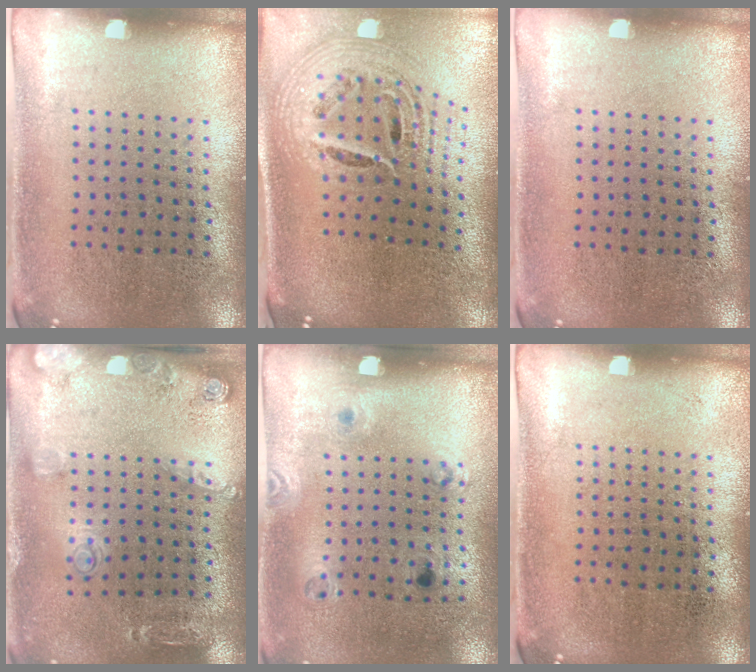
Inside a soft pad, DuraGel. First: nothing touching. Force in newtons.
{"total": 2.5, "press": 1.7, "slide": 1.8}
{"total": 0.0}
{"total": 1.5, "press": 1.4, "slide": 0.6}
{"total": 1.2, "press": 0.7, "slide": 1.0}
{"total": 0.0}